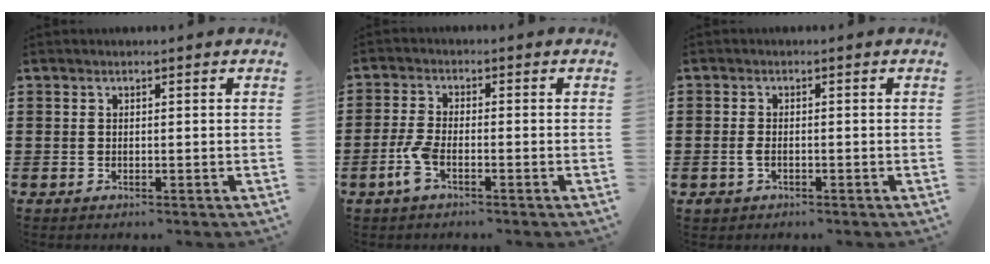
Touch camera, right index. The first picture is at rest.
{"total": 4.0, "force": [-1.9, 1.2, 3.3], "torque": [-0.084, -0.006, -0.041]}
{"total": 1.5, "force": [-0.7, 0.7, 1.0], "torque": [-0.022, 0.001, -0.014]}